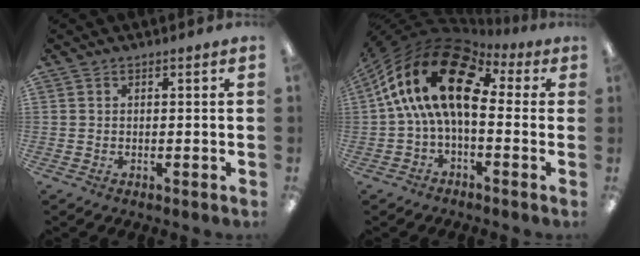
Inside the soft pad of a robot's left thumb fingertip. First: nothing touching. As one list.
[{"total": 18.8, "force": [3.6, 10.1, 15.4], "torque": [-0.296, -0.008, 0.065]}]